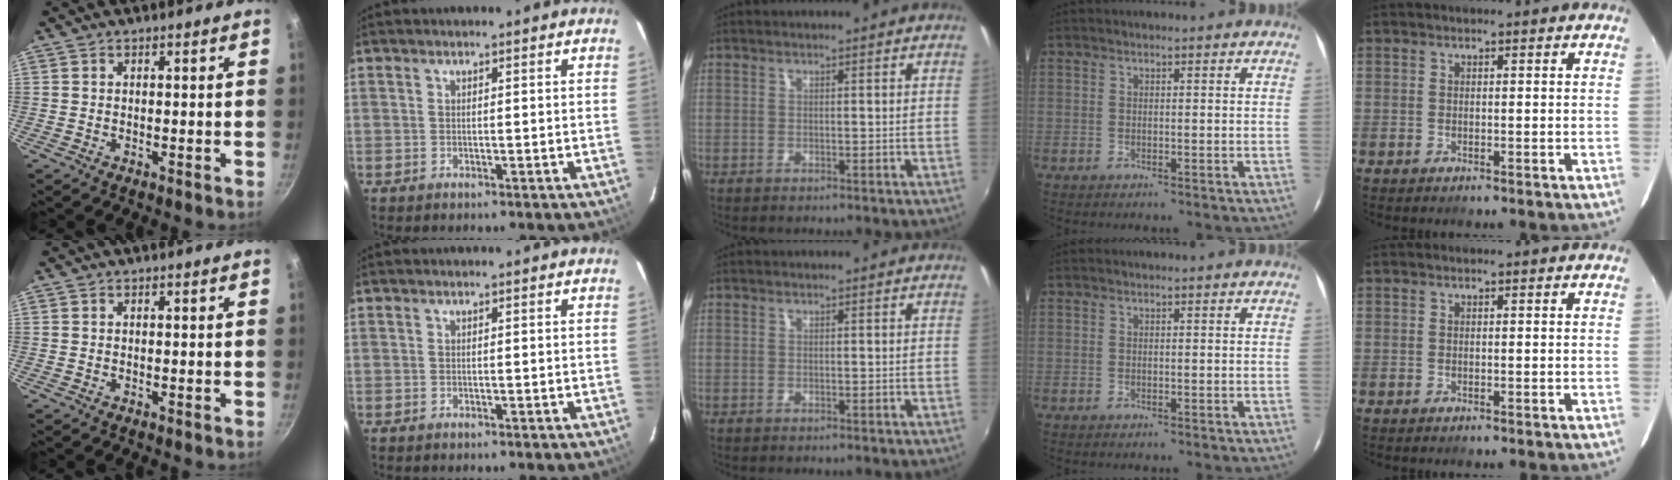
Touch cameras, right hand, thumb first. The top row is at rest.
{}